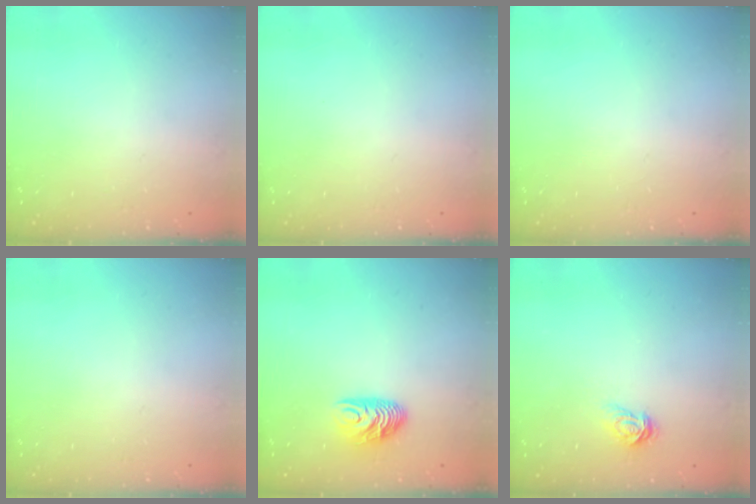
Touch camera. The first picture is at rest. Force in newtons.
{"total": 0.0}
{"total": 0.0}
{"total": 0.0}
{"total": 7.9, "press": 7.8, "slide": 1.0}
{"total": 3.5, "press": 3.5, "slide": 0.1}